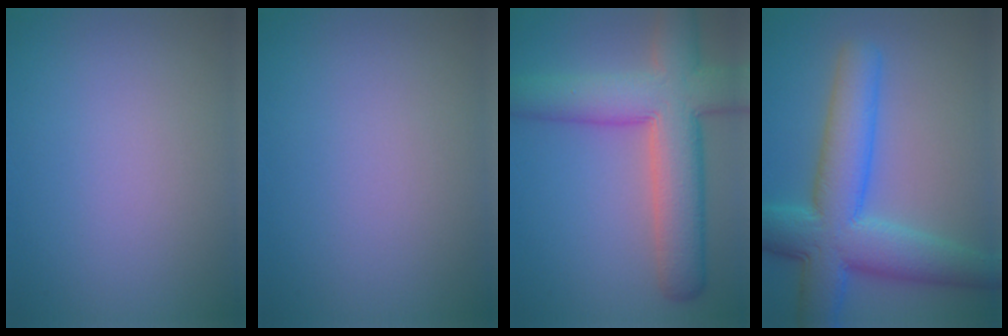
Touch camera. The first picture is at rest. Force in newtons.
{"total": 0.0}
{"total": 9.8, "press": 9.8, "slide": 0.8}
{"total": 9.3, "press": 9.3, "slide": 0.3}